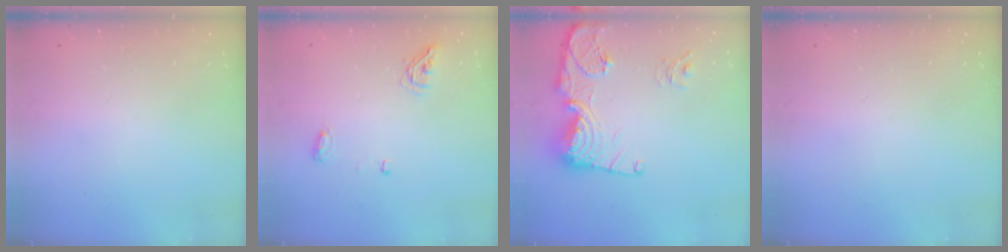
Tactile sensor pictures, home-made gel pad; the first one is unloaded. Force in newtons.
{"total": 5.8, "press": 5.7, "slide": 0.9}
{"total": 17.1, "press": 17.0, "slide": 1.9}
{"total": 0.0}